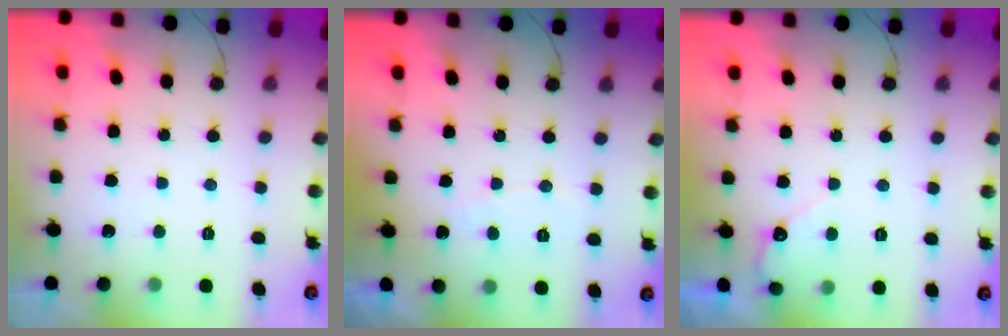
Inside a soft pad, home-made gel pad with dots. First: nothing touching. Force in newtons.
{"total": 3.9, "press": 3.9, "slide": 0.2}
{"total": 3.3, "press": 3.3, "slide": 0.2}